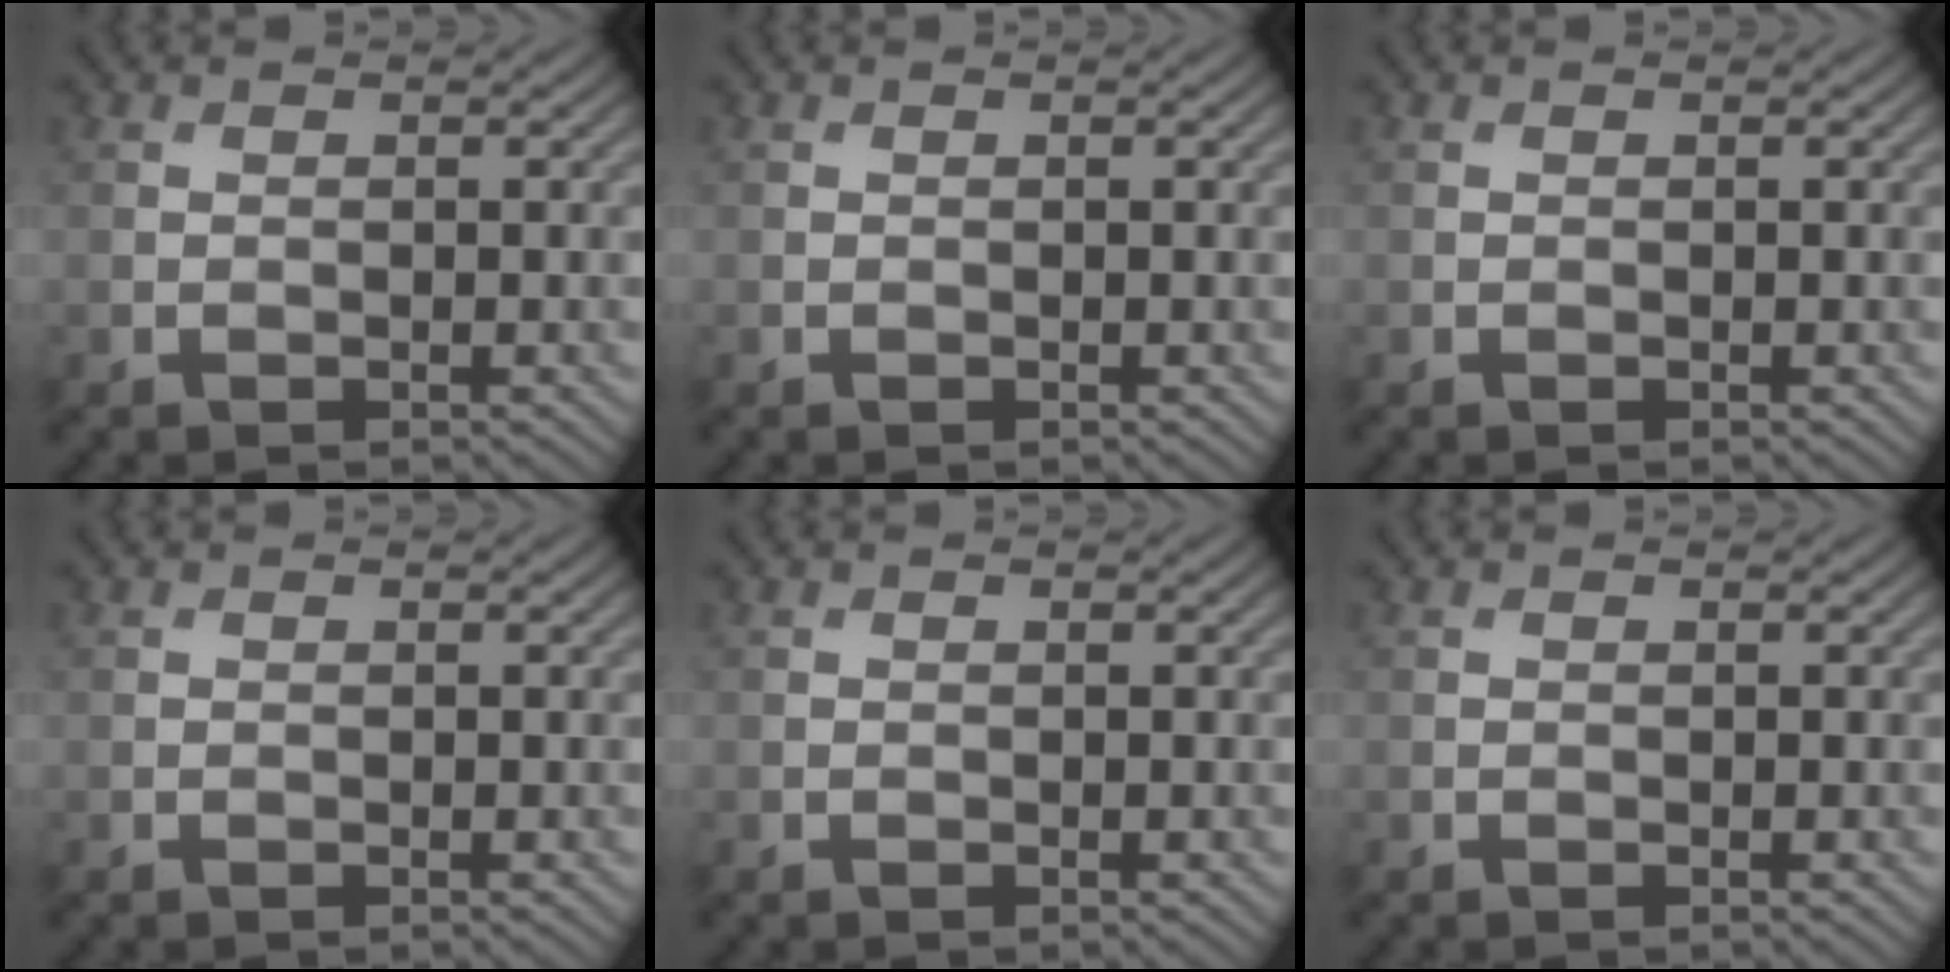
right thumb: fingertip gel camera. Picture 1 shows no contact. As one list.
[{"total": 0.0}, {"total": 0.0}, {"total": 0.0}, {"total": 0.0}, {"total": 0.0}]